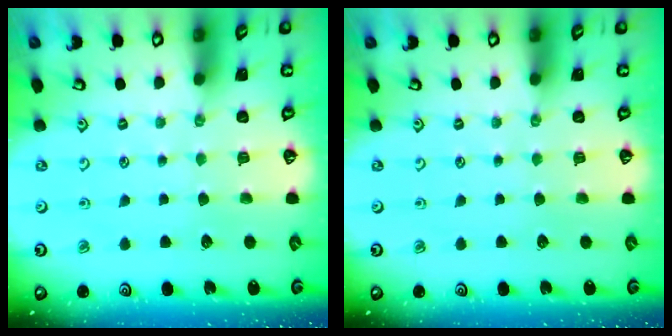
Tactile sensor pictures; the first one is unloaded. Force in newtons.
{"total": 0.0}